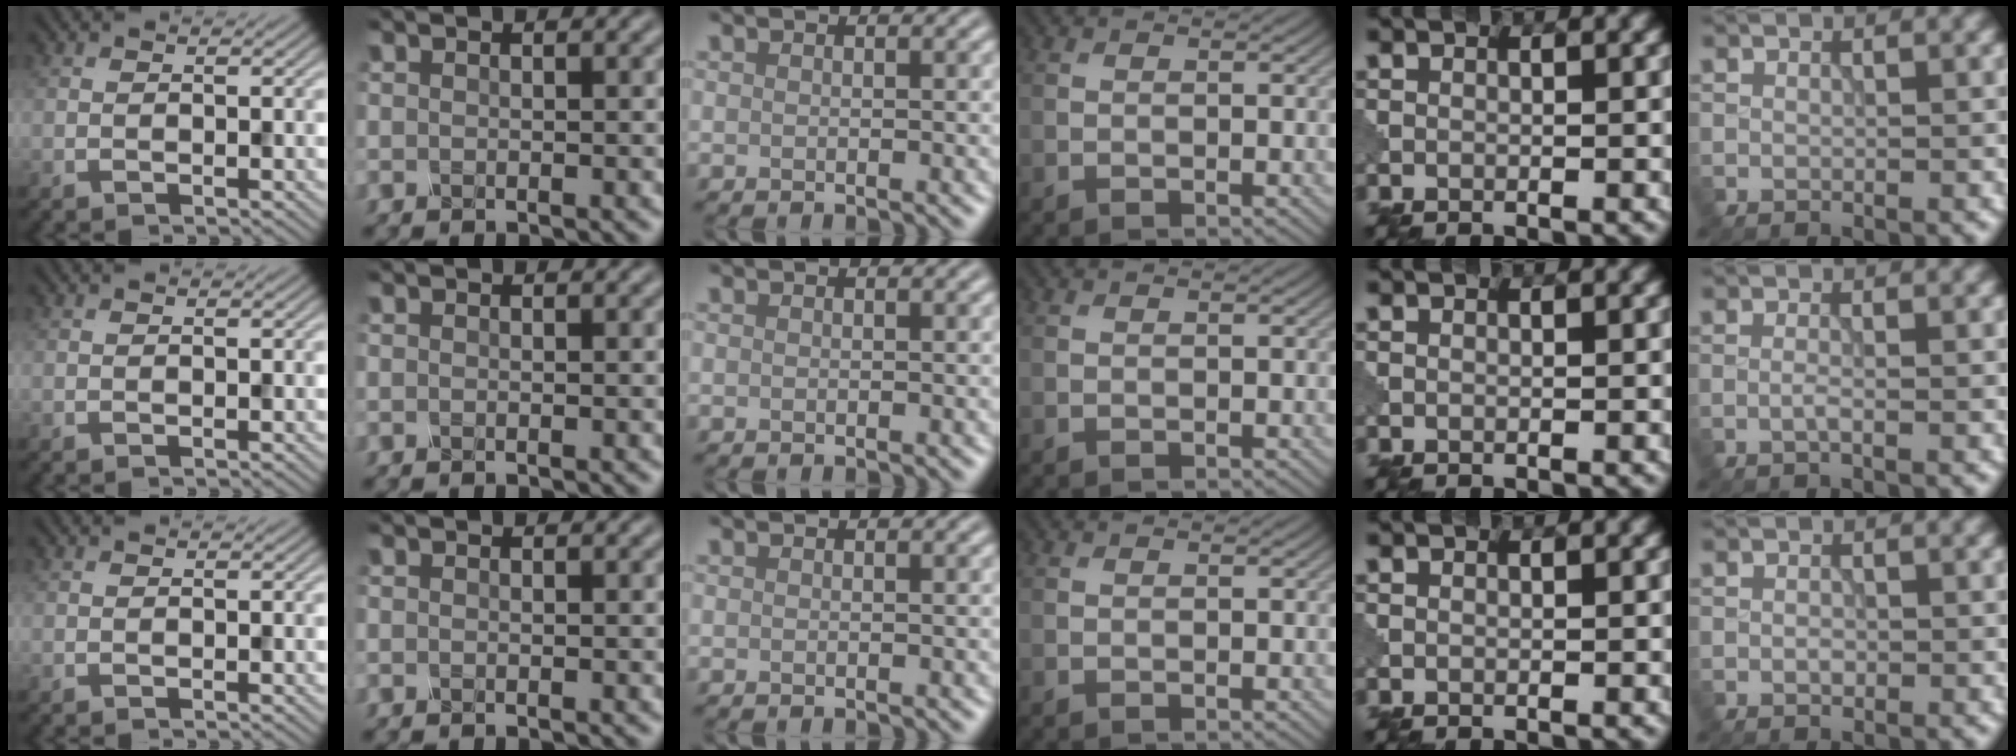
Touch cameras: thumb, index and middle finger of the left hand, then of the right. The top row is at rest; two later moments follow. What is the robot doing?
{"motion": "shake", "object": "sieve"}